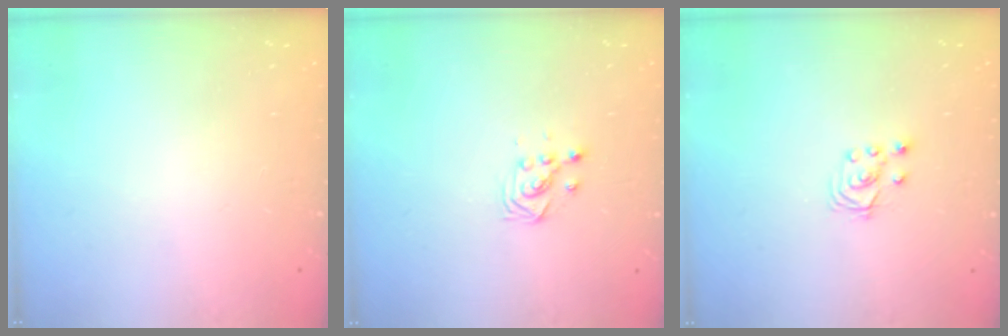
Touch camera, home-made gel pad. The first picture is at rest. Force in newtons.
{"total": 2.7, "press": 2.7, "slide": 0.3}
{"total": 2.8, "press": 2.7, "slide": 0.7}